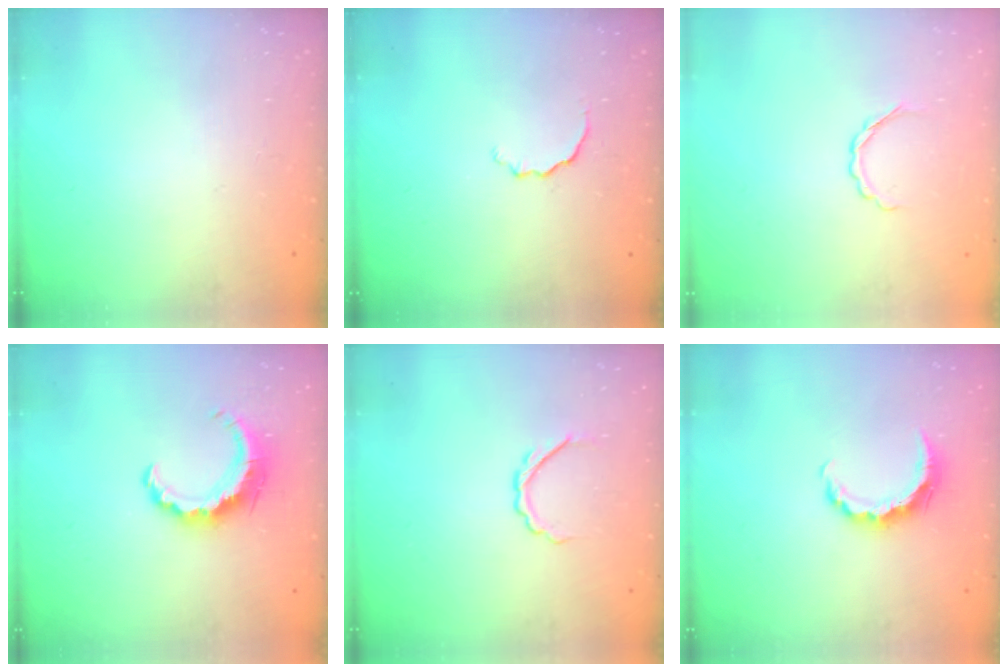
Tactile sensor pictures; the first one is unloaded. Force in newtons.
{"total": 2.9, "press": 2.8, "slide": 0.8}
{"total": 3.3, "press": 3.2, "slide": 0.8}
{"total": 8.5, "press": 8.4, "slide": 0.3}
{"total": 5.2, "press": 5.0, "slide": 1.1}
{"total": 7.1, "press": 7.0, "slide": 0.7}